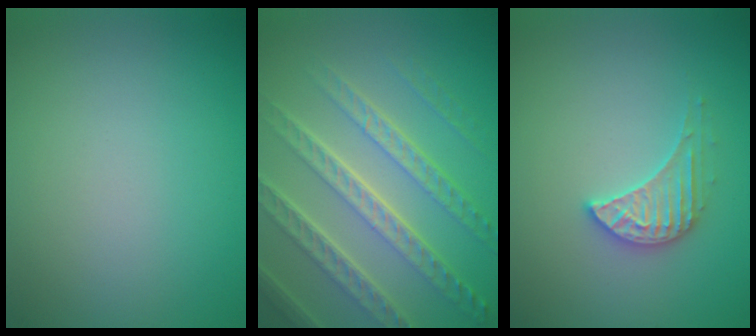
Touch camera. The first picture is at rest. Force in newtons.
{"total": 7.4, "press": 5.2, "slide": 5.3}
{"total": 3.0, "press": 2.9, "slide": 0.4}